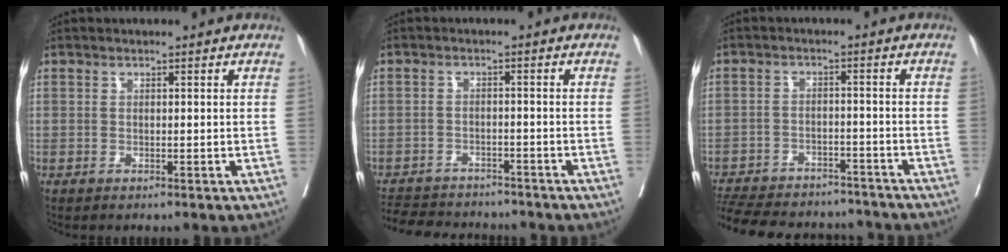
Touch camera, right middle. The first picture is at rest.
{"total": 11.0, "force": [-10.1, 3.0, 2.9], "torque": [-0.054, 0.001, -0.143]}
{"total": 18.2, "force": [-16.2, 6.2, 5.6], "torque": [-0.145, -0.004, -0.224]}